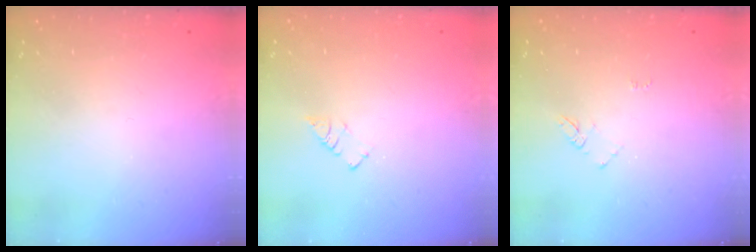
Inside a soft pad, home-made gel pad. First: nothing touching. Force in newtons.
{"total": 2.9, "press": 2.9, "slide": 0.4}
{"total": 4.3, "press": 4.3, "slide": 0.5}